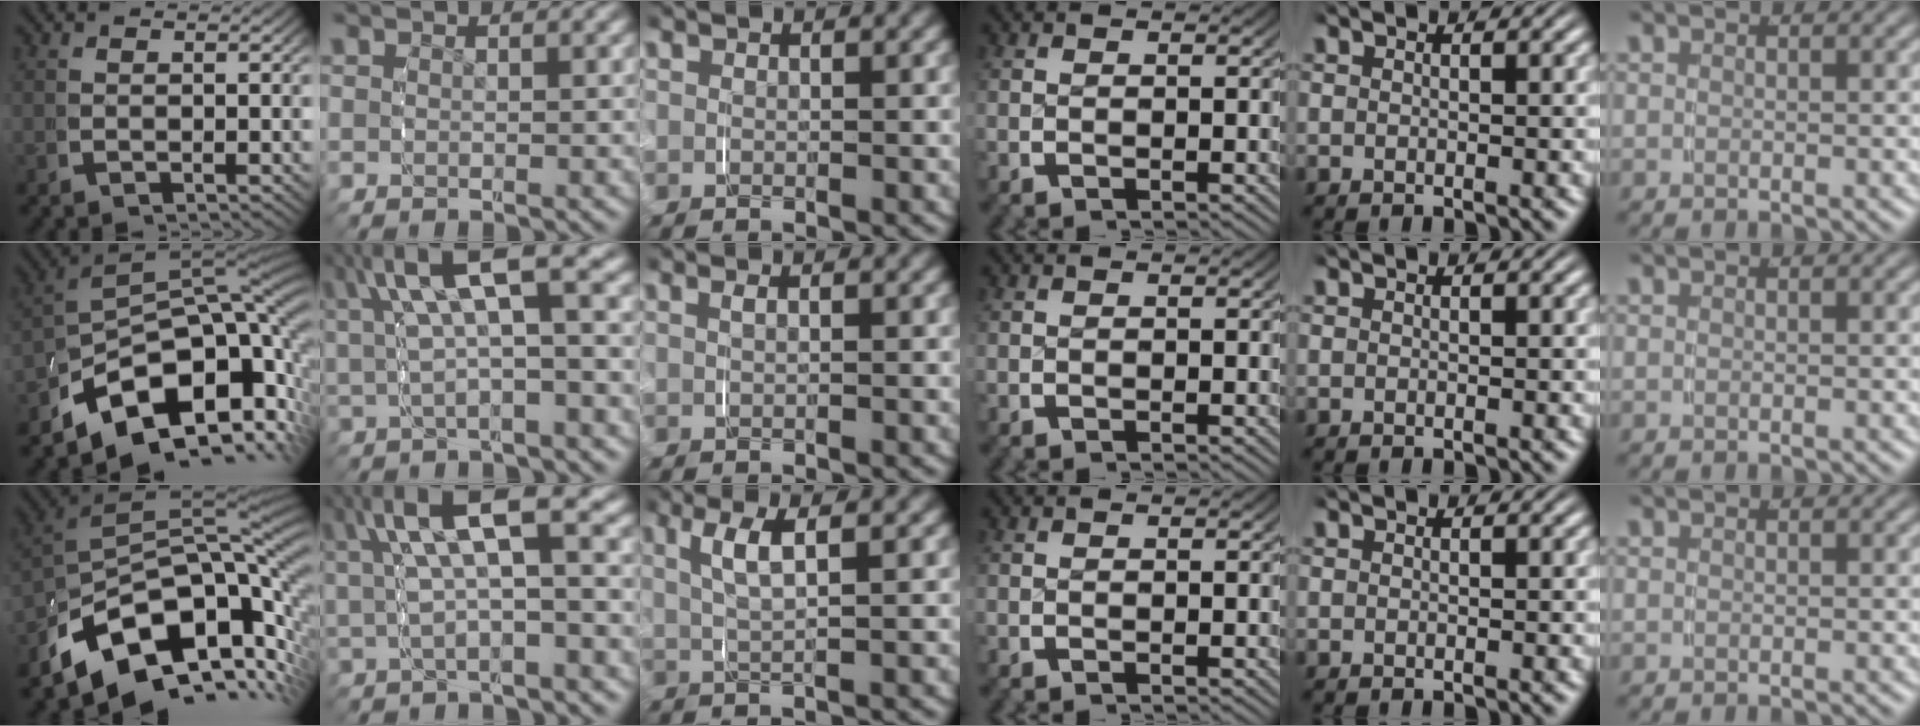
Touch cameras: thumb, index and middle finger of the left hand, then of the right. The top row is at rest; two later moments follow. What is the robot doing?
{"motion": "grasp_and_lifting", "object": "map"}